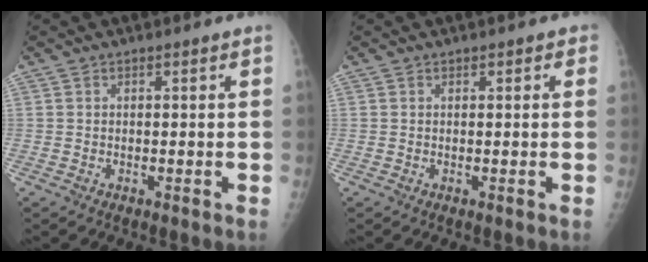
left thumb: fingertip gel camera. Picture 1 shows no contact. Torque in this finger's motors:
{"motor_torque": [-0.22, 0.07, -0.13, -0.13, 0.03]}